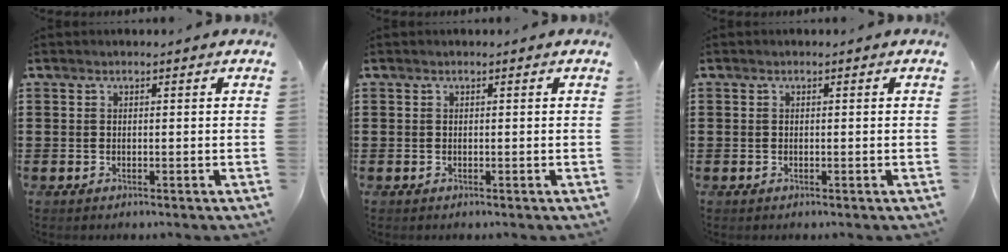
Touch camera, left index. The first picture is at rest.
{"total": 0.0}
{"total": 0.0}